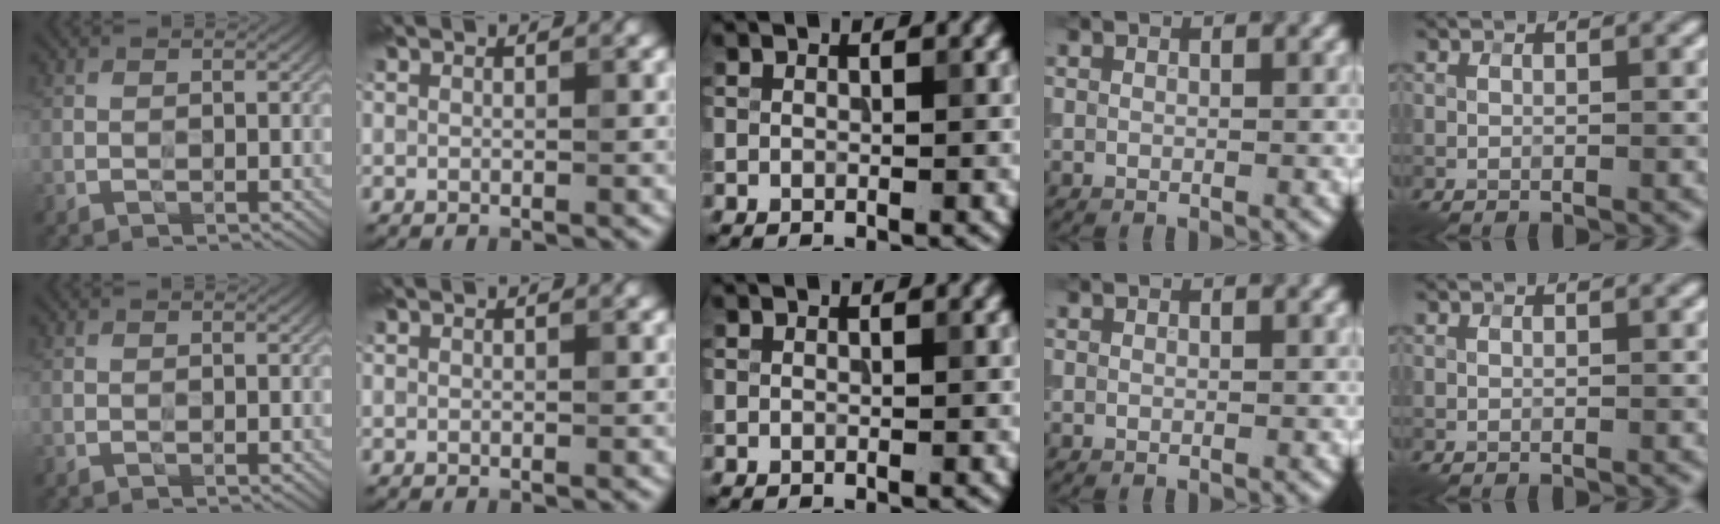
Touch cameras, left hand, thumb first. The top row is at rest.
{}